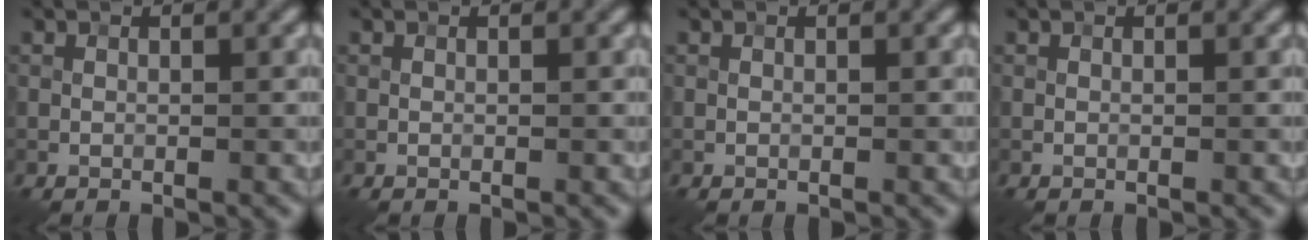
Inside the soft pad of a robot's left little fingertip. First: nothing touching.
{"total": 0.0}
{"total": 0.0}
{"total": 0.0}